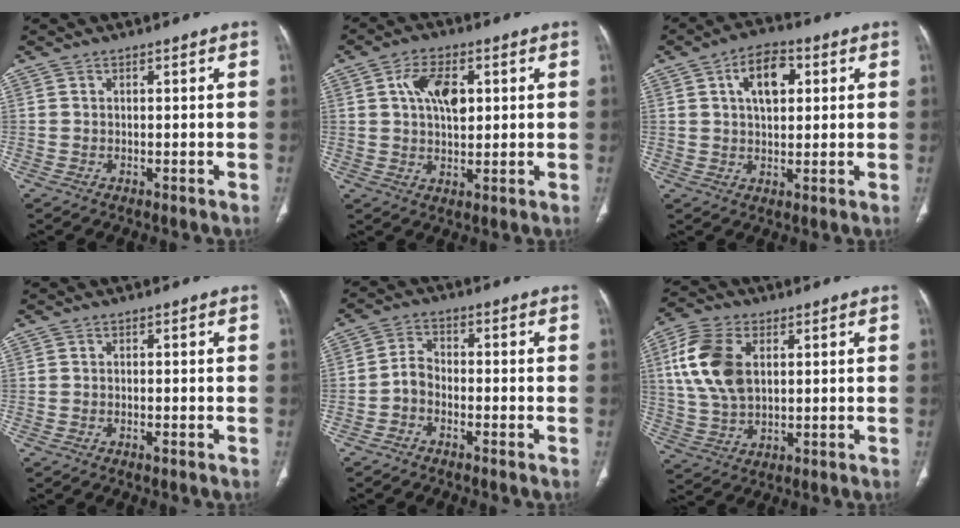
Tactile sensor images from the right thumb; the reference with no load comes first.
{"total": 8.2, "force": [2.1, 4.7, 6.4], "torque": [-0.099, -0.002, 0.034]}
{"total": 8.7, "force": [2.7, 5.0, 6.6], "torque": [-0.090, 0.005, 0.040]}
{"total": 0.6, "force": [-0.4, 0.1, 0.4], "torque": [-0.009, -0.001, -0.008]}
{"total": 3.5, "force": [-1.8, 2.3, 2.0], "torque": [-0.030, 0.021, -0.043]}
{"total": 12.8, "force": [3.2, 7.8, 9.6], "torque": [-0.199, 0.001, 0.063]}